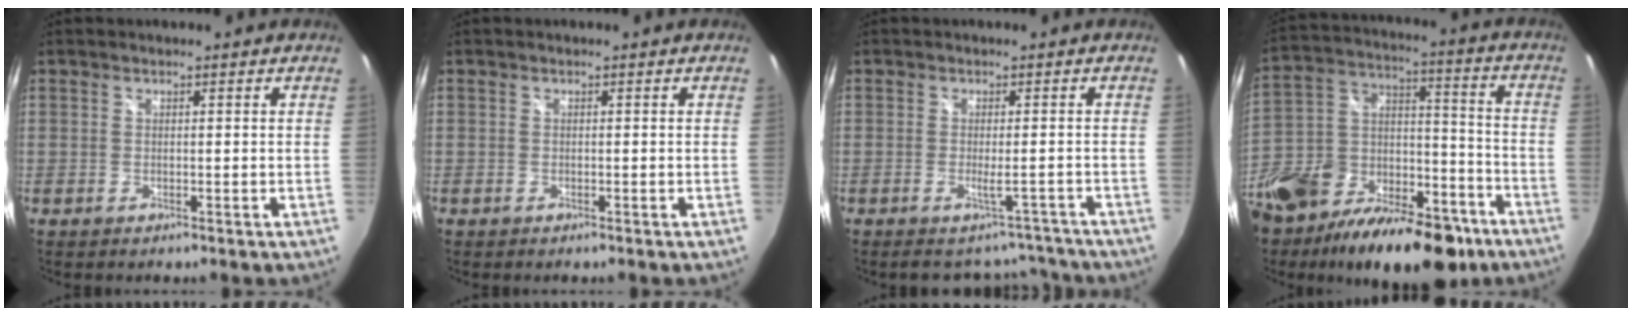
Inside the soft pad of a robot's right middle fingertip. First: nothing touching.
{"total": 0.5, "force": [-0.4, 0.3, 0.1], "torque": [-0.003, -0.003, -0.009]}
{"total": 6.8, "force": [-6.6, 1.5, 1.1], "torque": [-0.003, 0.012, -0.075]}
{"total": 28.3, "force": [-15.8, 16.1, 17.0], "torque": [-0.353, 0.009, -0.238]}